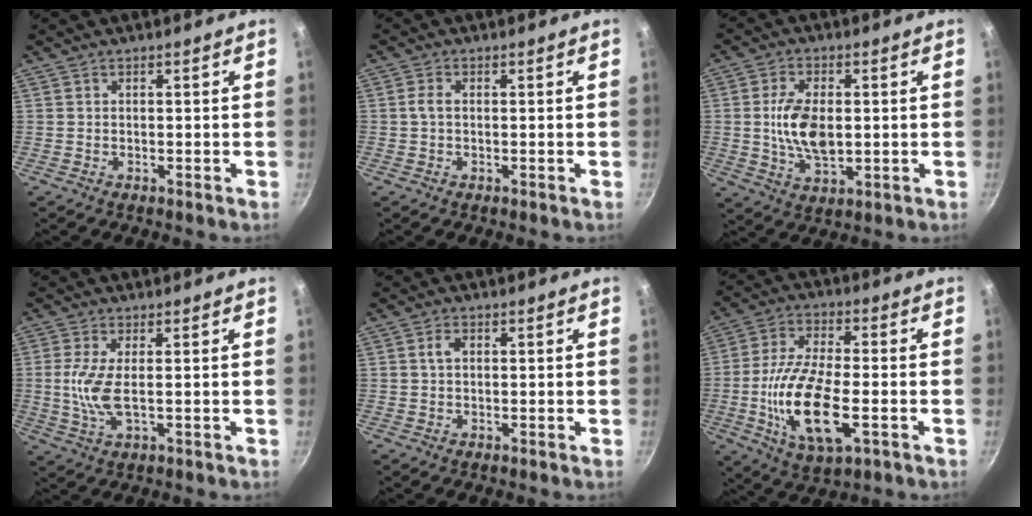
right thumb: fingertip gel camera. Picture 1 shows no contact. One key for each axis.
{"total": 1.9, "fx": 0.0, "fy": 1.0, "fz": 1.6, "tx": -0.034, "ty": 0.001, "tz": -0.003}
{"total": 10.3, "fx": 0.2, "fy": 5.6, "fz": 8.6, "tx": -0.160, "ty": -0.005, "tz": 0.010}
{"total": 6.4, "fx": 0.0, "fy": 2.3, "fz": 5.9, "tx": -0.149, "ty": -0.009, "tz": 0.001}
{"total": 2.1, "fx": 0.4, "fy": 1.3, "fz": 1.5, "tx": -0.029, "ty": 0.006, "tz": 0.007}
{"total": 16.6, "fx": -3.9, "fy": 6.7, "fz": 14.7, "tx": -0.290, "ty": 0.008, "tz": -0.065}